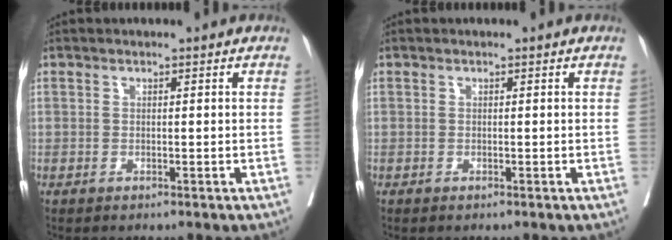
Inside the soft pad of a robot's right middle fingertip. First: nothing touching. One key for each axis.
{"total": 0.0}